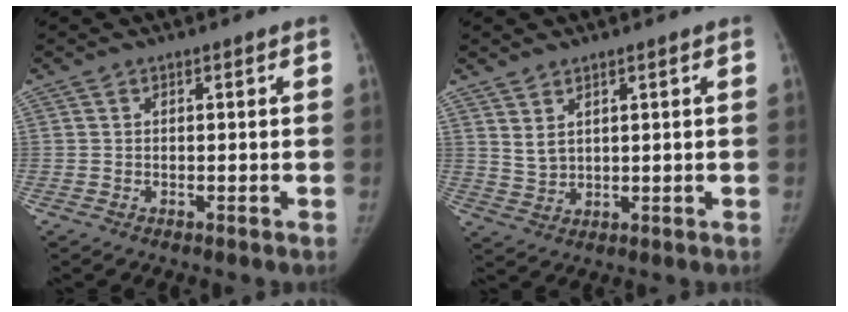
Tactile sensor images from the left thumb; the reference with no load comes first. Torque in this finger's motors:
{"motor_torque": [-0.34, -0.01, -0.20, -0.14, -0.01]}